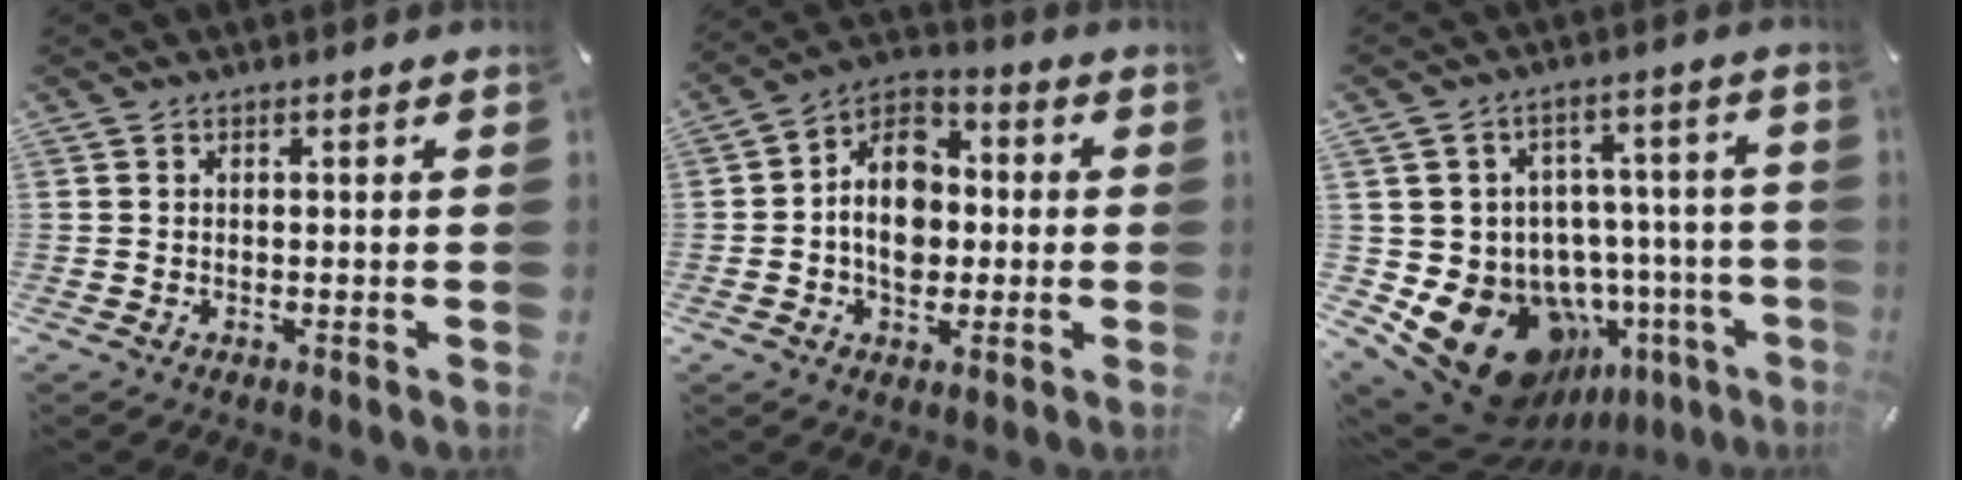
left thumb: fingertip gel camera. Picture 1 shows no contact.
{"total": 11.7, "force": [-1.2, 9.2, 7.2], "torque": [-0.137, 0.012, -0.024]}
{"total": 19.9, "force": [-9.9, 13.3, 11.0], "torque": [-0.178, 0.046, -0.137]}